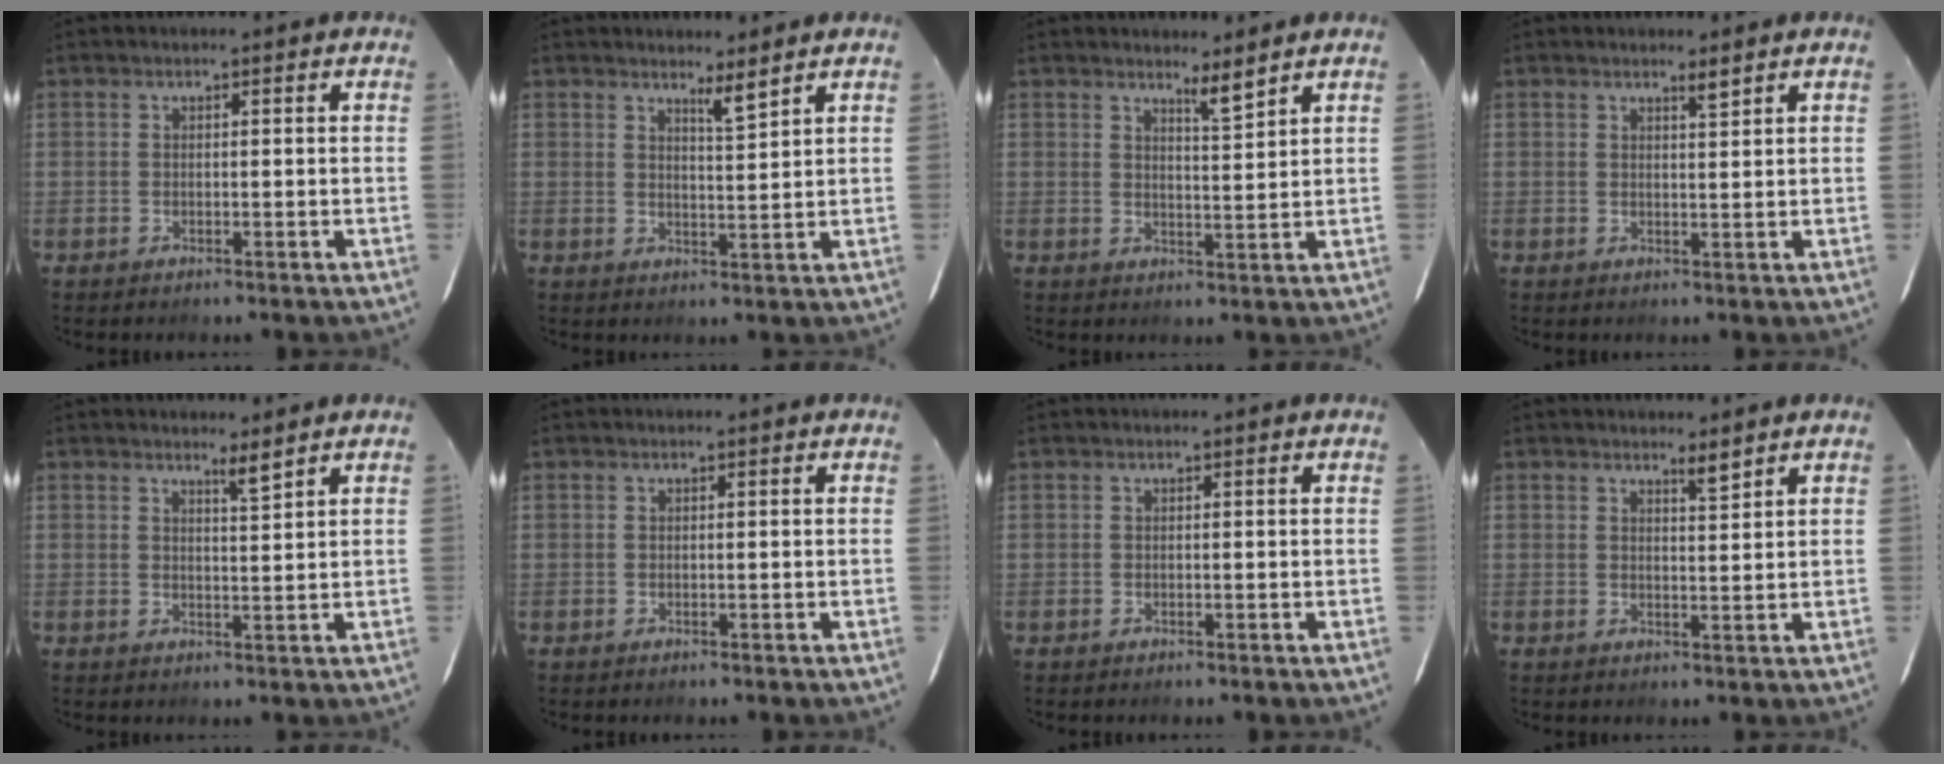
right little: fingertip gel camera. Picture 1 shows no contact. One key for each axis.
{"total": 2.9, "fx": 2.4, "fy": -0.3, "fz": 1.7, "tx": -0.030, "ty": -0.009, "tz": 0.037}
{"total": 3.2, "fx": 2.6, "fy": -0.3, "fz": 1.8, "tx": -0.030, "ty": -0.009, "tz": 0.042}
{"total": 1.5, "fx": 1.2, "fy": -0.1, "fz": 0.9, "tx": -0.014, "ty": -0.002, "tz": 0.020}
{"total": 2.3, "fx": 1.9, "fy": -0.4, "fz": 1.3, "tx": -0.026, "ty": -0.008, "tz": 0.031}
{"total": 0.0}
{"total": 0.0}
{"total": 2.2, "fx": 1.8, "fy": -0.1, "fz": 1.2, "tx": -0.020, "ty": -0.004, "tz": 0.029}